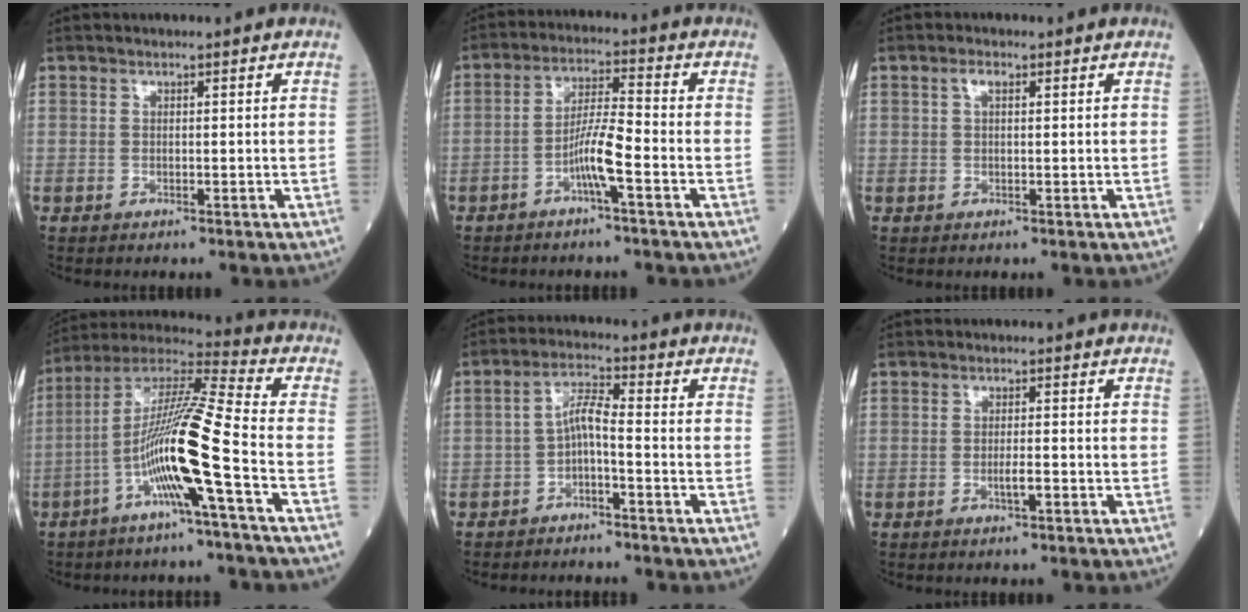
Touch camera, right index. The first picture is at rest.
{"total": 5.8, "force": [-2.6, -0.3, 5.2], "torque": [-0.105, 0.009, -0.049]}
{"total": 1.6, "force": [0.6, 0.6, 1.3], "torque": [-0.029, 0.008, 0.012]}
{"total": 14.2, "force": [-4.7, -1.3, 13.3], "torque": [-0.256, 0.006, -0.097]}
{"total": 4.2, "force": [-1.5, 0.8, 3.8], "torque": [-0.073, 0.016, -0.028]}
{"total": 1.7, "force": [-0.6, 0.1, 1.6], "torque": [-0.029, -0.001, -0.010]}